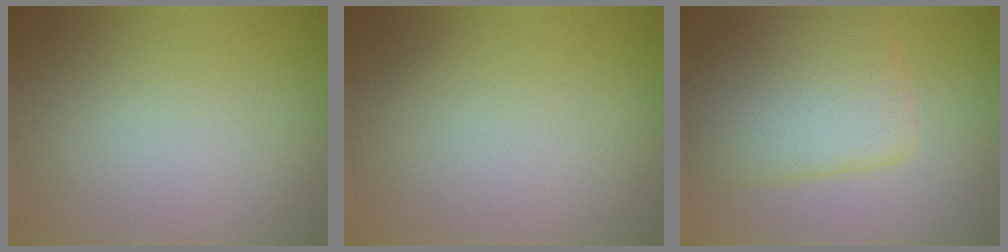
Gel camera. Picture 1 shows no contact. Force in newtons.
{"total": 0.0}
{"total": 7.0, "press": 7.0, "slide": 0.2}